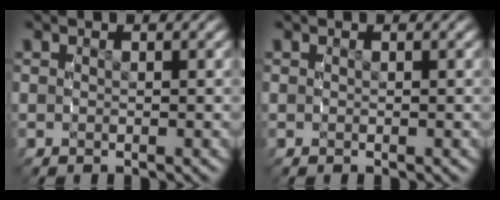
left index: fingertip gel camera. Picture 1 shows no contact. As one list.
[{"total": 0.0}]